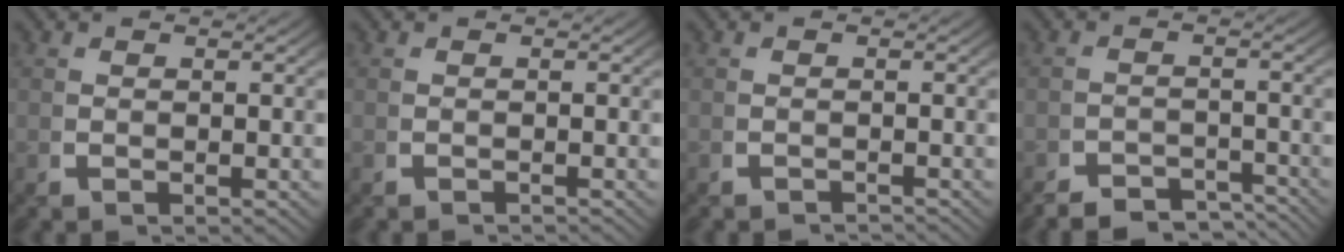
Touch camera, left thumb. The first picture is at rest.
{"total": 0.9, "force": [-0.9, 0.0, -0.2], "torque": [0.001, -0.001, -0.014]}
{"total": 1.7, "force": [-1.6, 0.0, -0.2], "torque": [0.003, -0.003, -0.026]}
{"total": 4.4, "force": [-4.1, 1.3, 0.8], "torque": [0.007, -0.015, -0.071]}